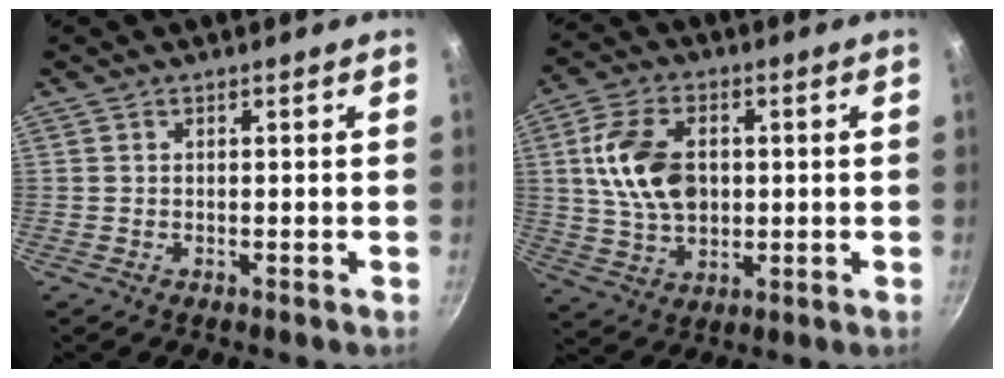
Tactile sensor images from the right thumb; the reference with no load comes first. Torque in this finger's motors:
{"motor_torque": [-0.11, 0.44, 0.57, 0.66, 0.39]}